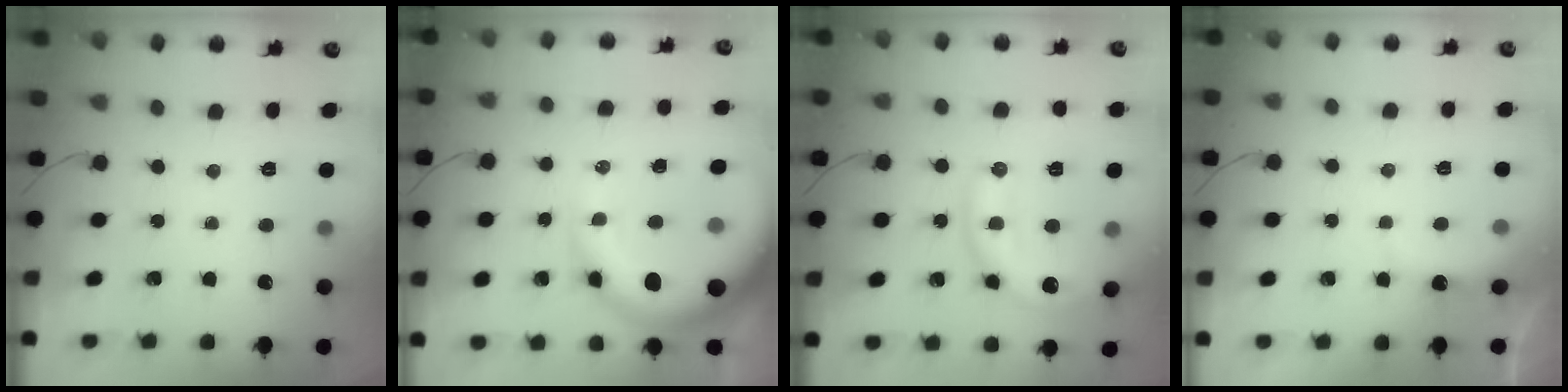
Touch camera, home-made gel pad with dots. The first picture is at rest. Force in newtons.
{"total": 12.6, "press": 12.1, "slide": 3.4}
{"total": 11.2, "press": 11.2, "slide": 0.1}
{"total": 5.1, "press": 5.1, "slide": 0.8}